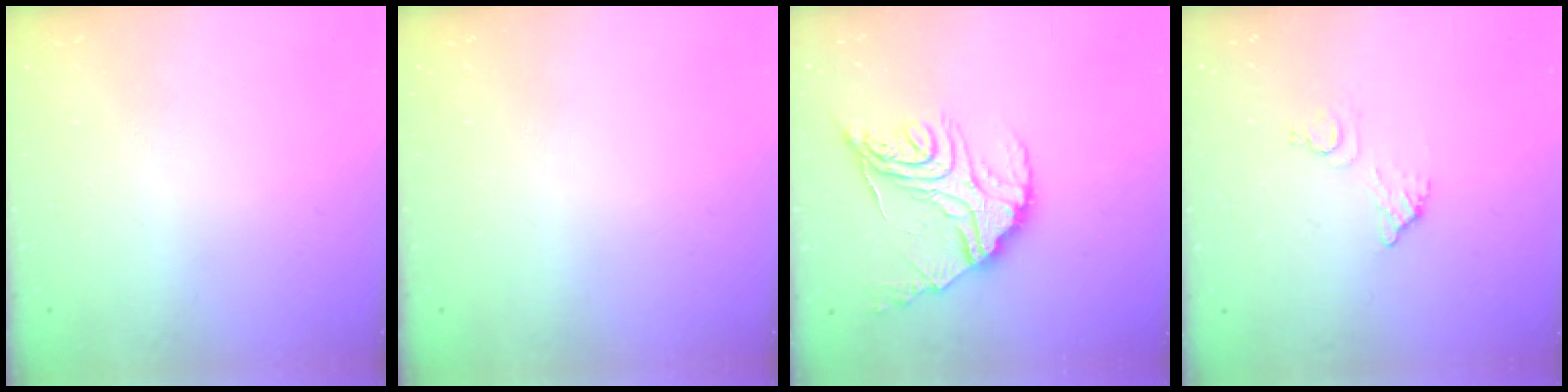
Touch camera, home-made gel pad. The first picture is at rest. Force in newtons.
{"total": 0.0}
{"total": 17.5, "press": 17.5, "slide": 1.4}
{"total": 5.0, "press": 5.0, "slide": 0.3}